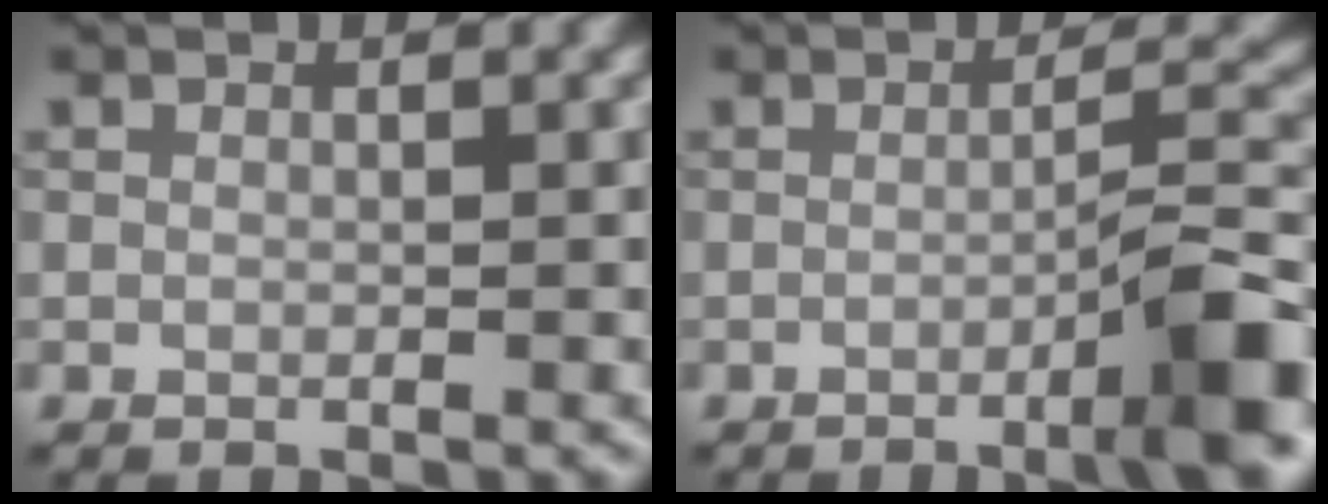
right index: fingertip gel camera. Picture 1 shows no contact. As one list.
[{"total": 6.2, "force": [-2.9, 0.8, 5.4], "torque": [-0.069, 0.016, -0.053]}]